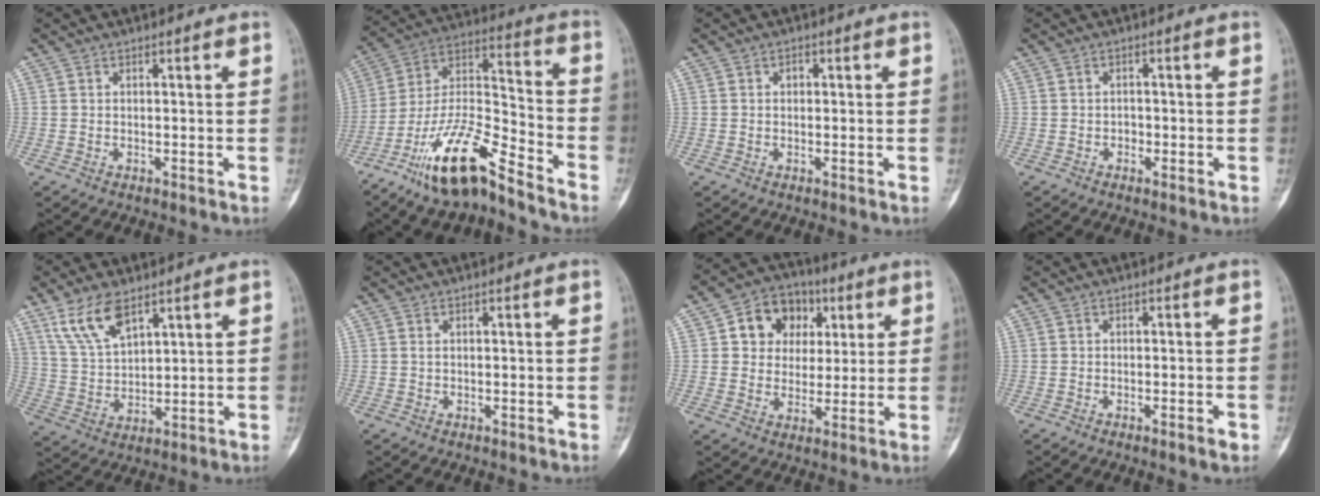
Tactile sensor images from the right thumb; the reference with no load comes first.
{"total": 17.6, "force": [-12.4, 4.8, 11.5], "torque": [-0.210, 0.080, -0.230]}
{"total": 0.9, "force": [0.1, 0.7, 0.5], "torque": [-0.003, 0.003, -0.001]}
{"total": 1.2, "force": [-0.5, 0.9, 0.7], "torque": [-0.004, 0.004, -0.010]}
{"total": 9.6, "force": [6.3, 4.1, 6.0], "torque": [-0.111, -0.026, 0.134]}
{"total": 0.0}
{"total": 11.4, "force": [3.6, 9.4, 5.3], "torque": [-0.039, -0.002, 0.055]}
{"total": 1.6, "force": [-0.8, 0.2, 1.4], "torque": [-0.024, -0.002, -0.011]}